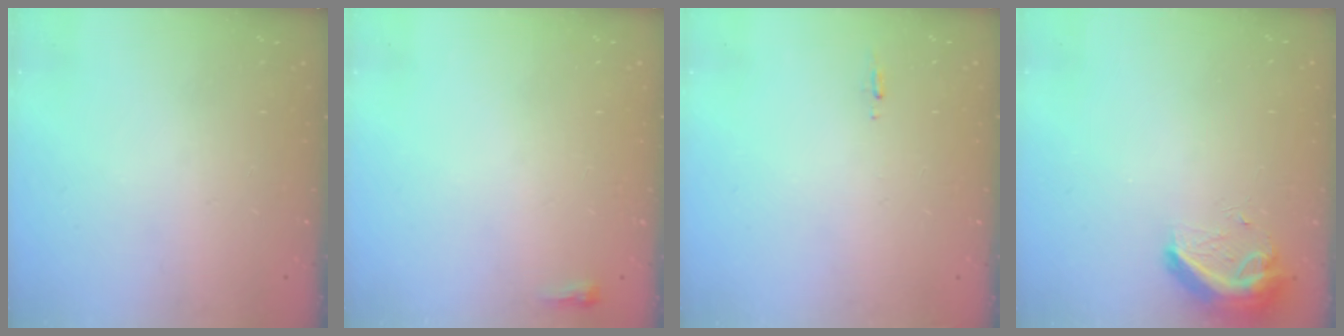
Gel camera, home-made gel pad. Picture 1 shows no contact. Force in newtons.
{"total": 2.4, "press": 2.4, "slide": 0.6}
{"total": 5.0, "press": 4.7, "slide": 1.8}
{"total": 9.2, "press": 9.1, "slide": 1.1}